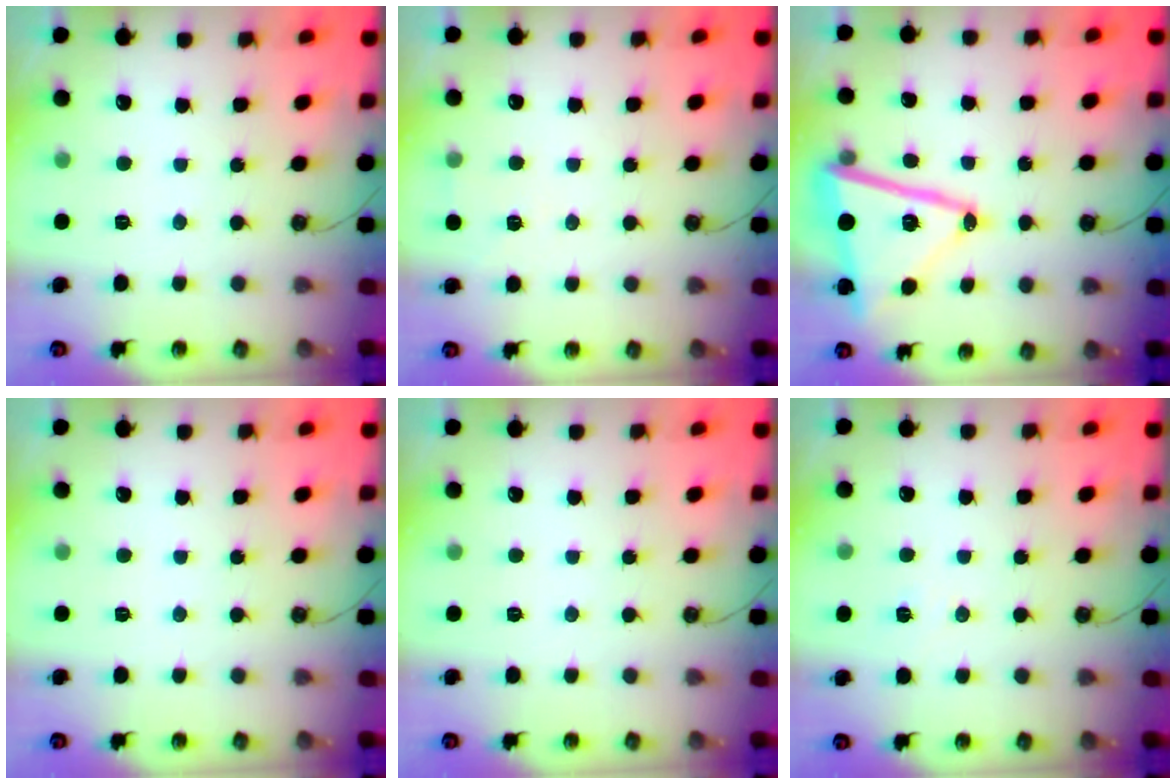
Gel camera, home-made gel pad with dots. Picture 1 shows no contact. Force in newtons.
{"total": 5.2, "press": 3.2, "slide": 4.1}
{"total": 17.6, "press": 17.5, "slide": 1.7}
{"total": 0.0}
{"total": 0.0}
{"total": 5.0, "press": 4.2, "slide": 2.7}